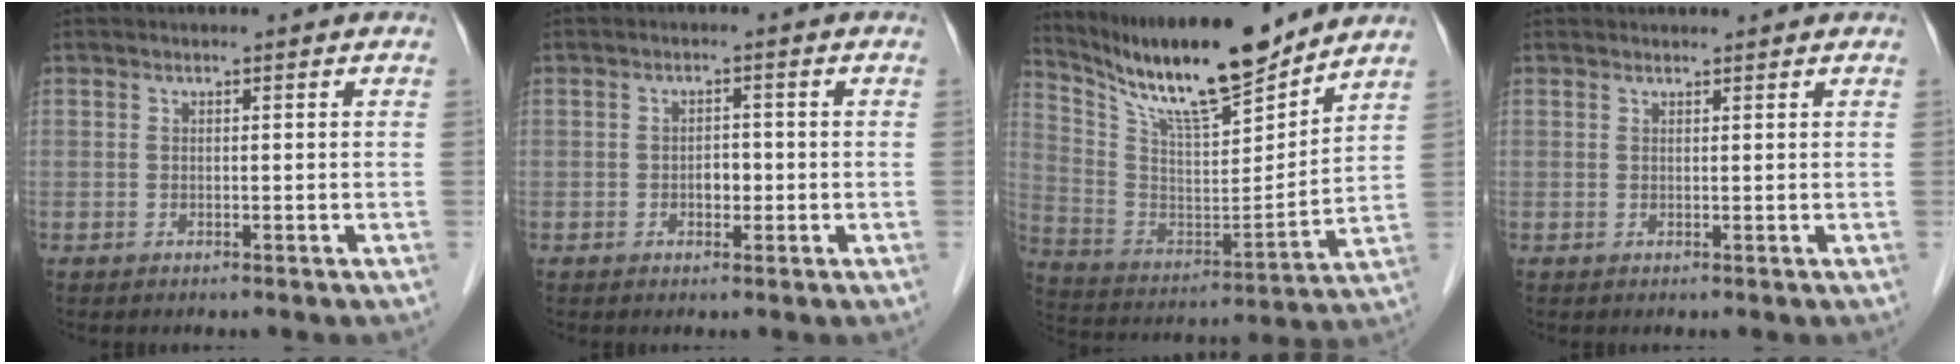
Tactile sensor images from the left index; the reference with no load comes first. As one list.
[{"total": 1.9, "force": [-0.5, 1.2, 1.4], "torque": [-0.018, 0.005, -0.007]}, {"total": 18.4, "force": [15.6, 2.2, 9.6], "torque": [-0.178, -0.010, 0.279]}, {"total": 0.9, "force": [0.9, 0.1, -0.1], "torque": [-0.007, 0.009, 0.017]}]